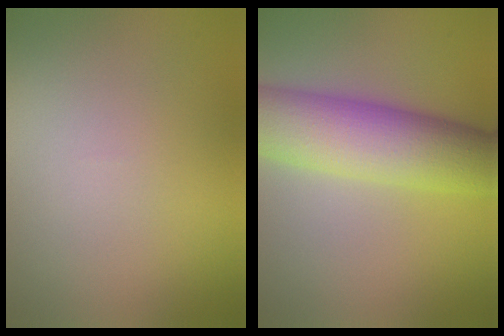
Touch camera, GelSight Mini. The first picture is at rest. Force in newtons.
{"total": 9.4, "press": 9.4, "slide": 0.3}